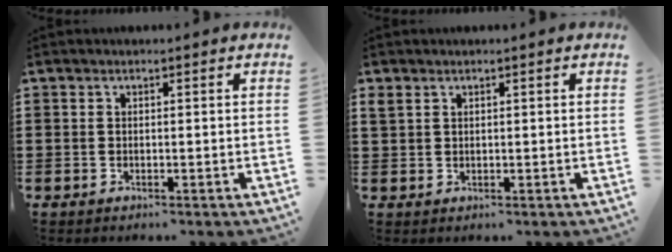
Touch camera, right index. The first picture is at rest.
{"total": 1.3, "force": [1.0, 0.7, 0.5], "torque": [-0.012, 0.001, 0.019]}